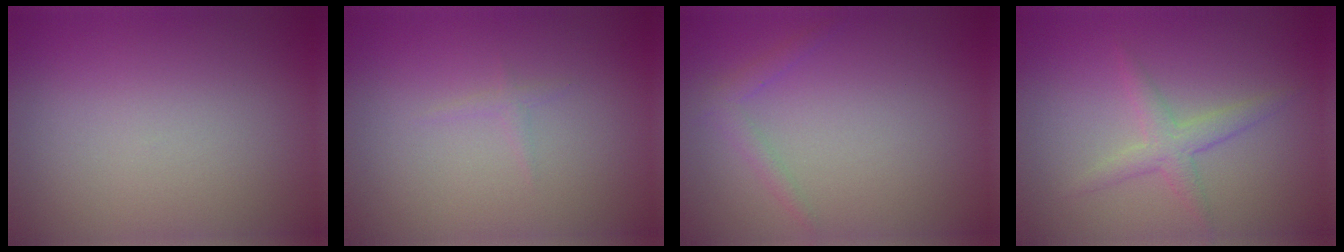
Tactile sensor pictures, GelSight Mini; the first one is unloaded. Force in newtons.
{"total": 1.0, "press": 0.9, "slide": 0.2}
{"total": 1.2, "press": 1.2, "slide": 0.1}
{"total": 2.2, "press": 2.2, "slide": 0.0}